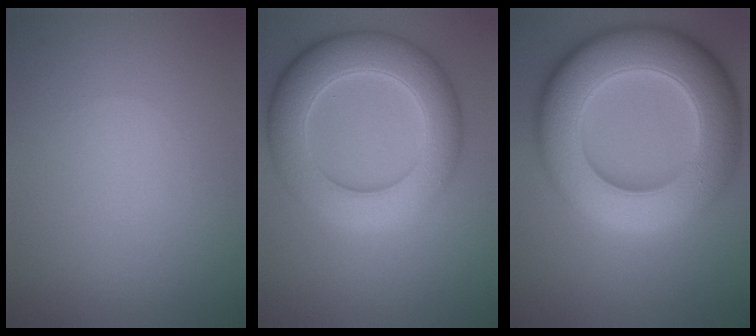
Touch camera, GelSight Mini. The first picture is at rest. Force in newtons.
{"total": 8.4, "press": 8.4, "slide": 0.5}
{"total": 13.2, "press": 13.1, "slide": 2.1}